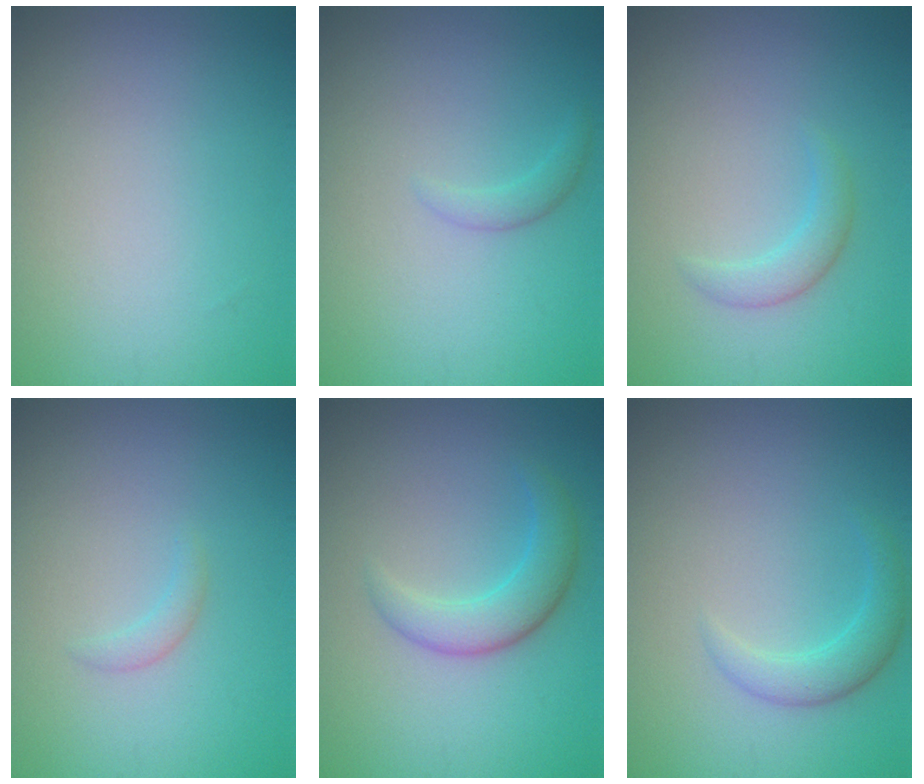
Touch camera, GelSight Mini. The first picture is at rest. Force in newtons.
{"total": 1.1, "press": 1.1, "slide": 0.1}
{"total": 1.7, "press": 1.7, "slide": 0.2}
{"total": 0.9, "press": 0.9, "slide": 0.1}
{"total": 3.3, "press": 3.3, "slide": 0.2}
{"total": 2.2, "press": 2.2, "slide": 0.2}